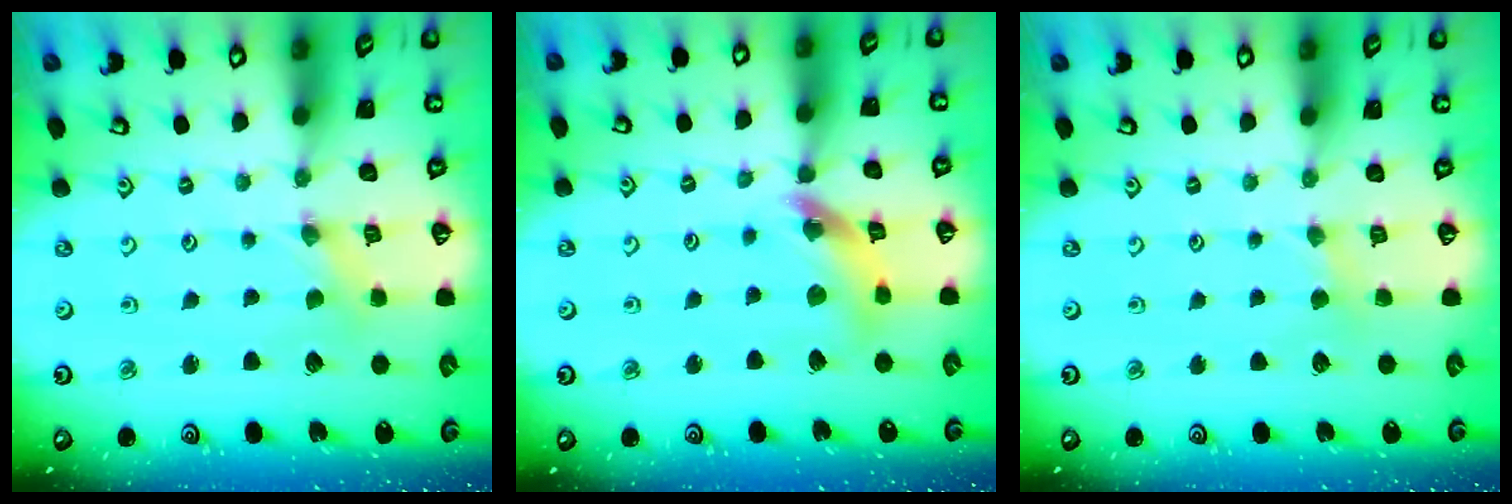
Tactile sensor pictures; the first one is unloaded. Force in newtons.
{"total": 12.4, "press": 12.3, "slide": 1.3}
{"total": 2.6, "press": 2.6, "slide": 0.4}